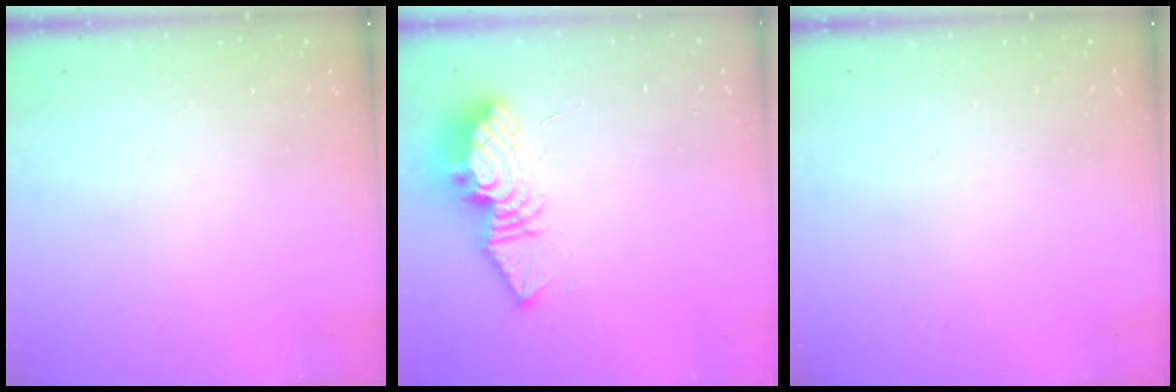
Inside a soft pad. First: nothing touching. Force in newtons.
{"total": 13.2, "press": 13.1, "slide": 1.5}
{"total": 0.0}